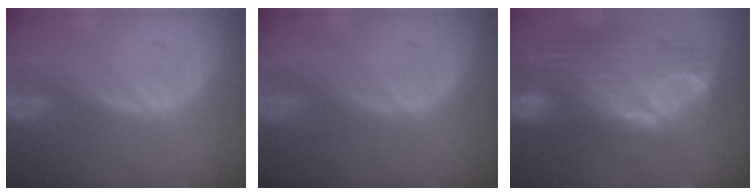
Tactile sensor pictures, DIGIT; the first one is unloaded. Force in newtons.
{"total": 0.0}
{"total": 12.7, "press": 10.7, "slide": 6.7}